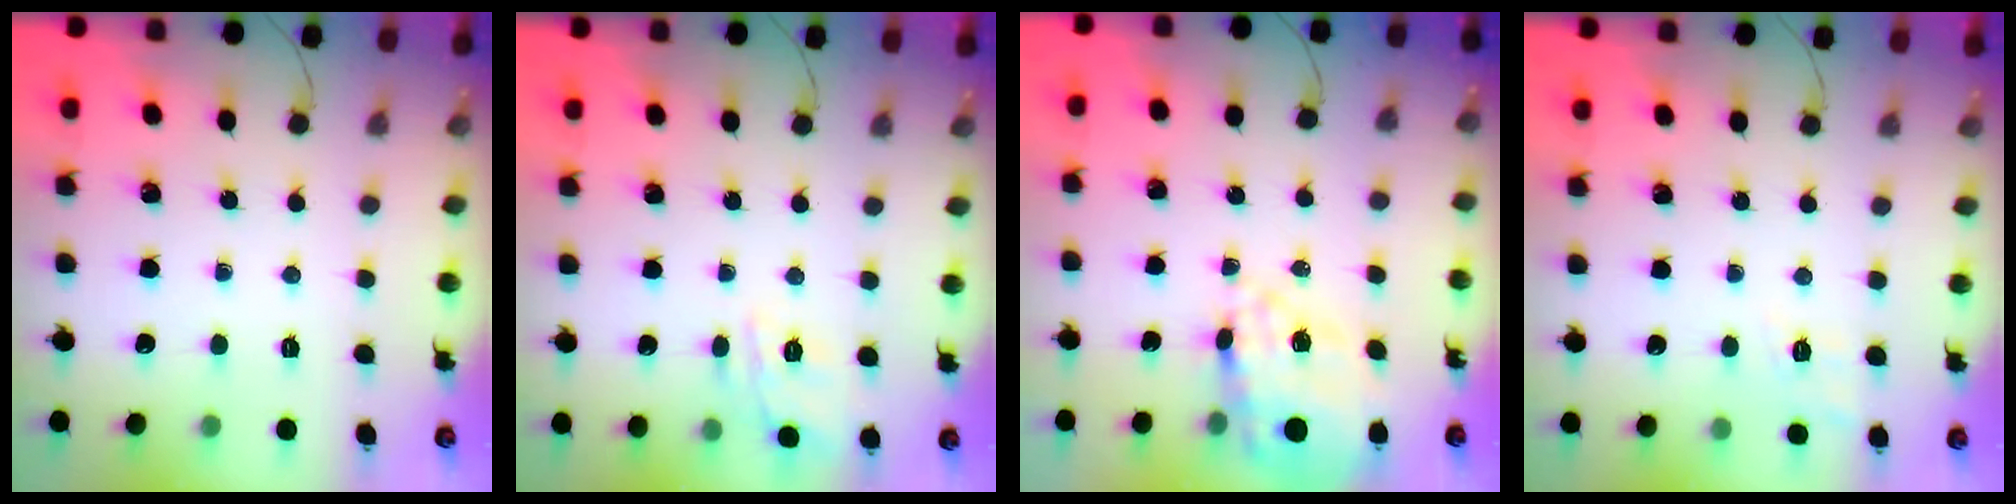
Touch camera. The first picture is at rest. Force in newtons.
{"total": 10.1, "press": 10.0, "slide": 1.3}
{"total": 19.0, "press": 18.6, "slide": 3.6}
{"total": 6.9, "press": 6.5, "slide": 2.1}